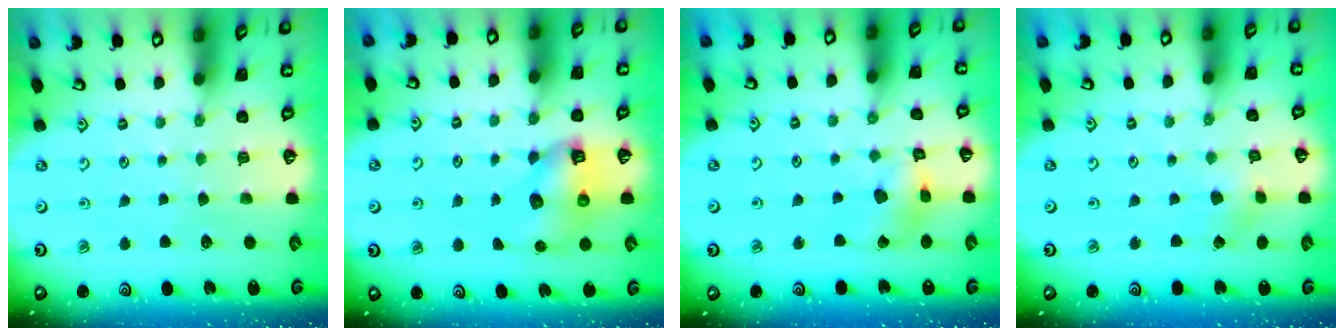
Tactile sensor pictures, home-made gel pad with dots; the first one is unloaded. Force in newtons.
{"total": 8.1, "press": 8.0, "slide": 0.9}
{"total": 7.8, "press": 7.7, "slide": 0.9}
{"total": 1.8, "press": 1.8, "slide": 0.2}